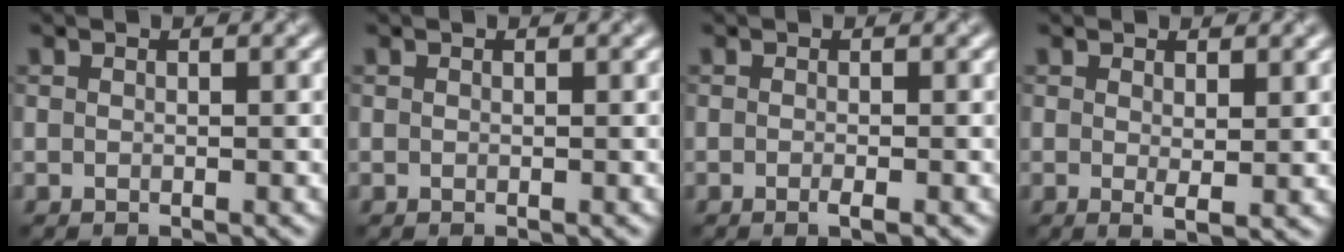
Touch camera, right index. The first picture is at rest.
{"total": 0.0}
{"total": 1.2, "force": [-0.4, 0.2, 1.1], "torque": [-0.012, -0.004, -0.010]}
{"total": 1.5, "force": [0.5, 0.3, 1.3], "torque": [-0.022, -0.008, 0.011]}